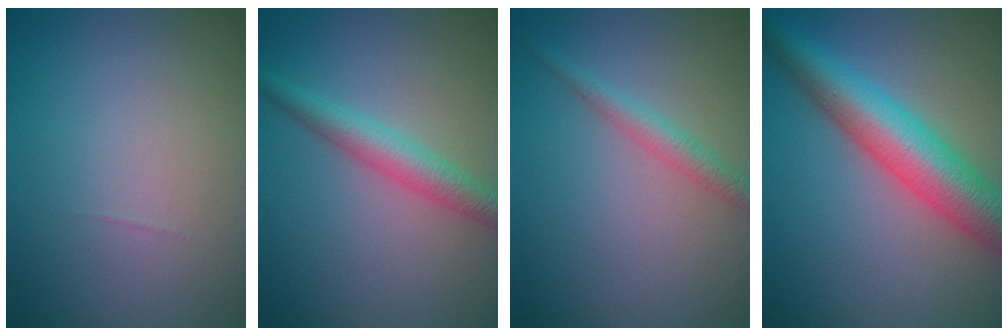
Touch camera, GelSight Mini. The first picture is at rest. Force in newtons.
{"total": 3.6, "press": 3.6, "slide": 0.1}
{"total": 2.1, "press": 2.1, "slide": 0.1}
{"total": 8.5, "press": 8.5, "slide": 0.2}